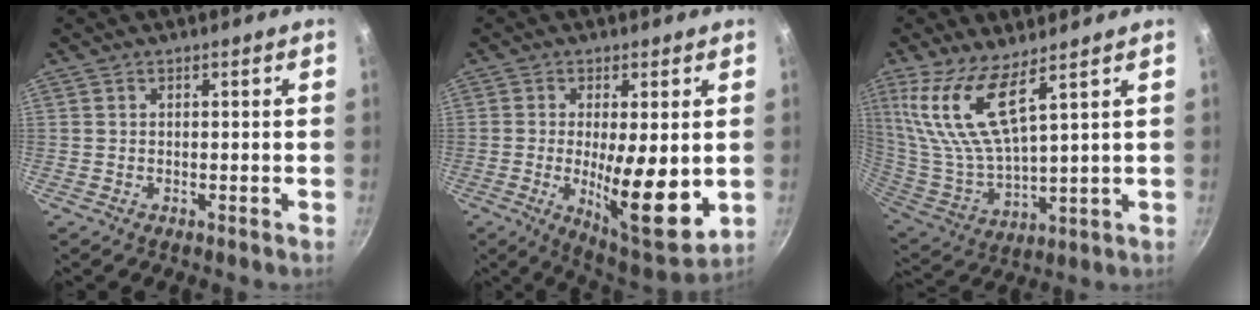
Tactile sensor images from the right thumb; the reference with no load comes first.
{"total": 14.3, "force": [-1.0, 4.3, 13.6], "torque": [-0.198, -0.023, -0.007]}
{"total": 13.1, "force": [7.9, 3.5, 9.8], "torque": [-0.199, -0.057, 0.171]}